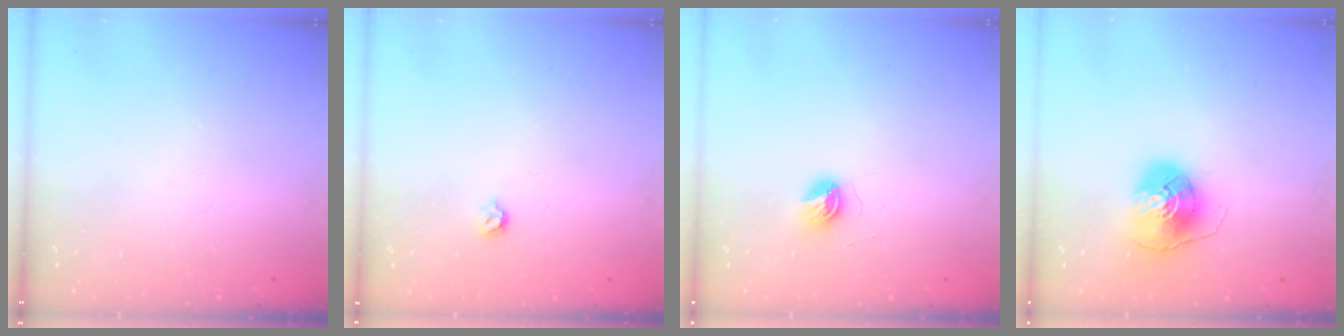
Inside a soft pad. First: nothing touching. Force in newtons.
{"total": 3.1, "press": 3.0, "slide": 0.8}
{"total": 5.6, "press": 5.6, "slide": 0.5}
{"total": 8.1, "press": 8.0, "slide": 1.2}